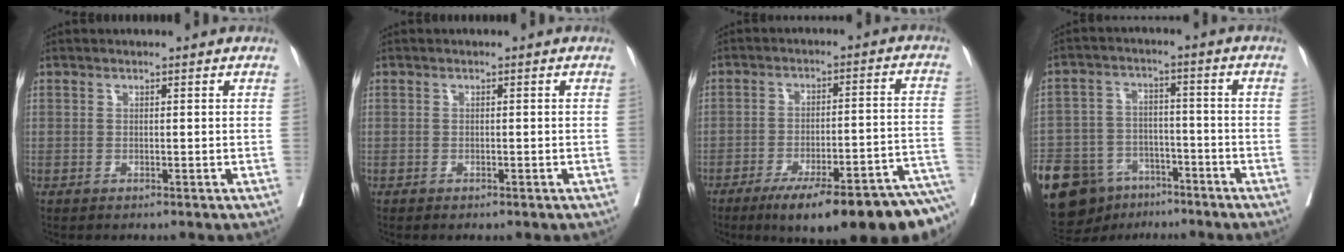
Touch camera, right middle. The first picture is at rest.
{"total": 1.0, "force": [-0.8, 0.5, 0.5], "torque": [-0.008, -0.001, -0.009]}
{"total": 21.2, "force": [-16.1, 1.9, 13.6], "torque": [-0.111, 0.008, -0.223]}
{"total": 22.2, "force": [-14.1, 13.6, 10.4], "torque": [-0.300, -0.015, -0.224]}